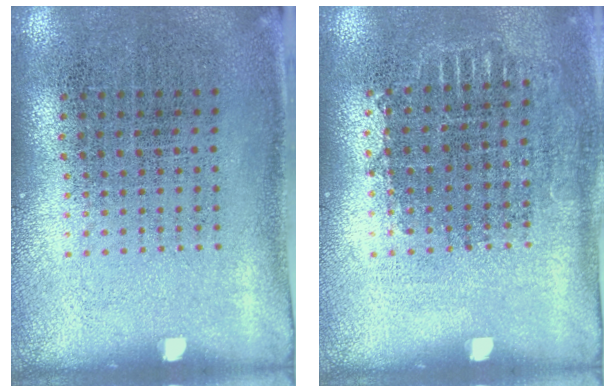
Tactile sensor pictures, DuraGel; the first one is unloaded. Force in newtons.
{"total": 0.7, "press": 0.7, "slide": 0.3}